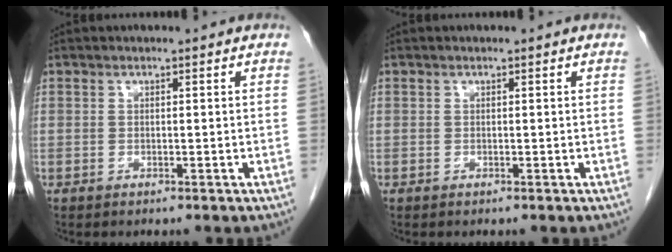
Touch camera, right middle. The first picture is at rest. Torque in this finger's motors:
{"motor_torque": [0.03, -0.06, -0.01, 0.00]}